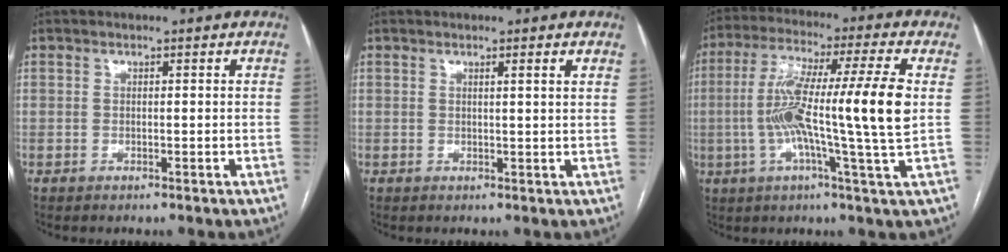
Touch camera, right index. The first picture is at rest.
{"total": 1.9, "force": [1.4, -0.3, 1.3], "torque": [-0.020, -0.001, 0.016]}
{"total": 17.0, "force": [-0.1, -0.9, 17.0], "torque": [-0.302, 0.010, -0.021]}